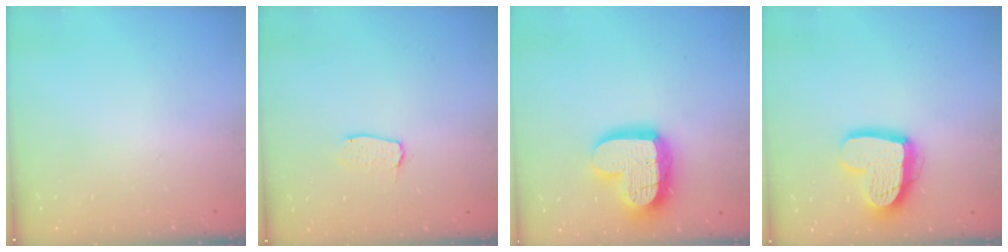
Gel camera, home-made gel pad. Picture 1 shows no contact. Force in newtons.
{"total": 3.7, "press": 3.7, "slide": 0.3}
{"total": 16.9, "press": 16.9, "slide": 1.3}
{"total": 14.9, "press": 14.8, "slide": 1.4}